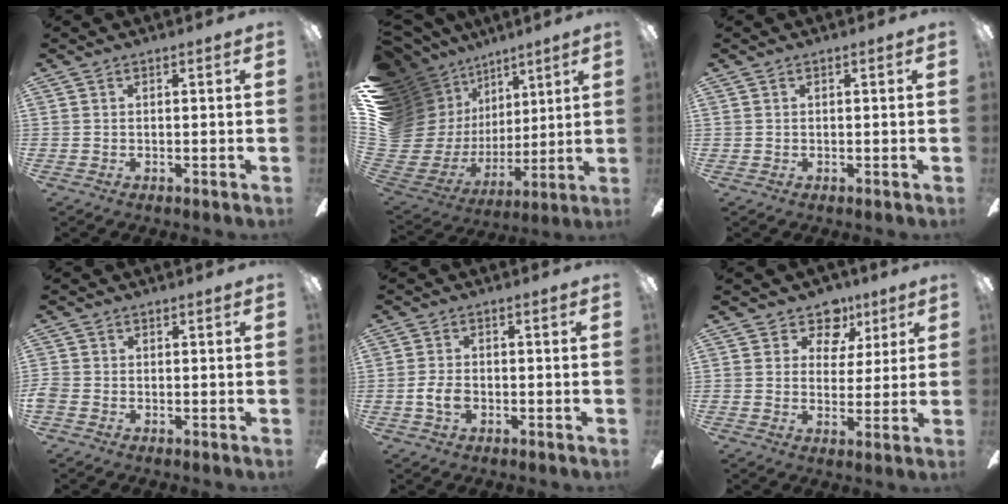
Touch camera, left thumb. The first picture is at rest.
{"total": 17.7, "force": [7.2, 15.0, 6.0], "torque": [-0.144, -0.078, 0.177]}
{"total": 0.0}
{"total": 1.8, "force": [-0.7, 1.5, 0.9], "torque": [-0.015, 0.003, -0.011]}
{"total": 4.0, "force": [-1.2, 2.4, 3.0], "torque": [-0.061, 0.006, -0.023]}
{"total": 8.7, "force": [5.0, 6.5, 2.9], "torque": [-0.036, -0.031, 0.089]}